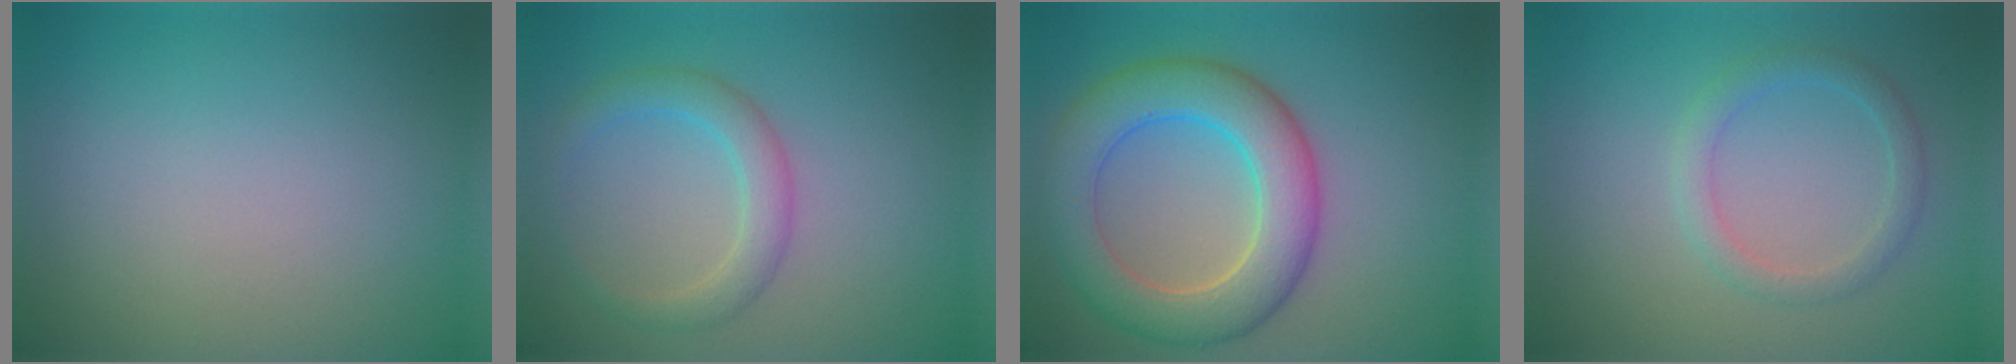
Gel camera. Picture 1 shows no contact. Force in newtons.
{"total": 2.9, "press": 2.9, "slide": 0.2}
{"total": 7.5, "press": 7.5, "slide": 0.4}
{"total": 2.1, "press": 2.1, "slide": 0.1}